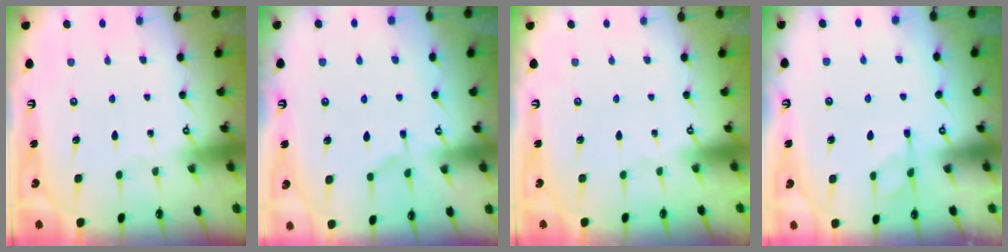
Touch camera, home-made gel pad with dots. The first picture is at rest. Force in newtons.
{"total": 1.4, "press": 0.1, "slide": 1.4}
{"total": 1.5, "press": 1.4, "slide": 0.6}
{"total": 6.6, "press": 6.5, "slide": 1.4}